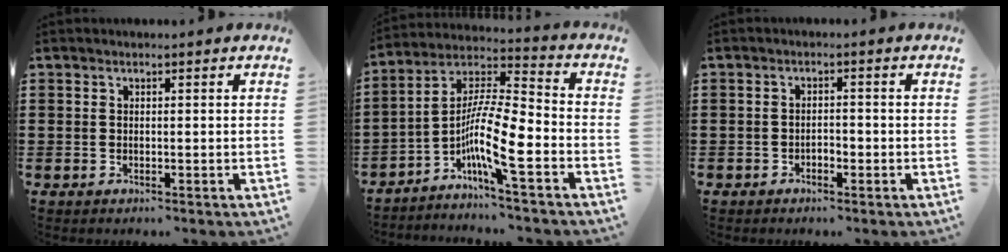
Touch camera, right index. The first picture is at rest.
{"total": 11.0, "force": [-4.8, 1.8, 9.8], "torque": [-0.209, -0.020, -0.095]}
{"total": 1.4, "force": [-1.0, 0.7, 0.6], "torque": [-0.016, -0.001, -0.021]}